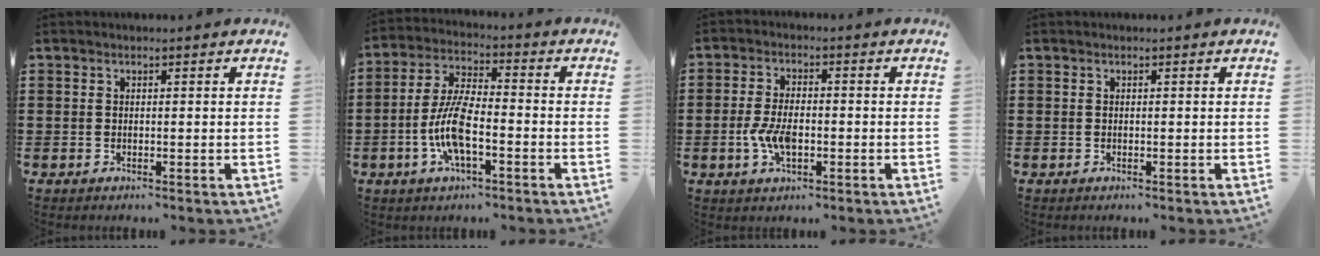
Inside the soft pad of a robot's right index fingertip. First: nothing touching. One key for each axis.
{"total": 8.4, "fx": -2.5, "fy": 2.7, "fz": 7.5, "tx": -0.174, "ty": -0.012, "tz": -0.053}
{"total": 5.2, "fx": -1.2, "fy": 2.7, "fz": 4.3, "tx": -0.105, "ty": -0.004, "tz": -0.026}
{"total": 0.0}